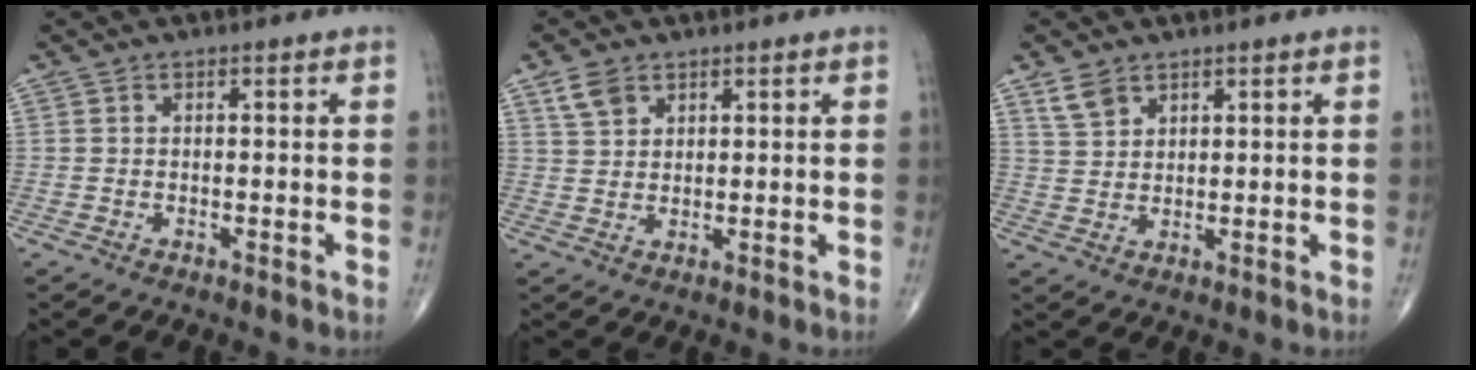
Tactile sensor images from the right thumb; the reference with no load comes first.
{"total": 4.1, "force": [2.5, 2.7, 1.9], "torque": [-0.029, -0.005, 0.054]}
{"total": 3.9, "force": [2.8, 2.3, 1.6], "torque": [-0.023, -0.010, 0.061]}